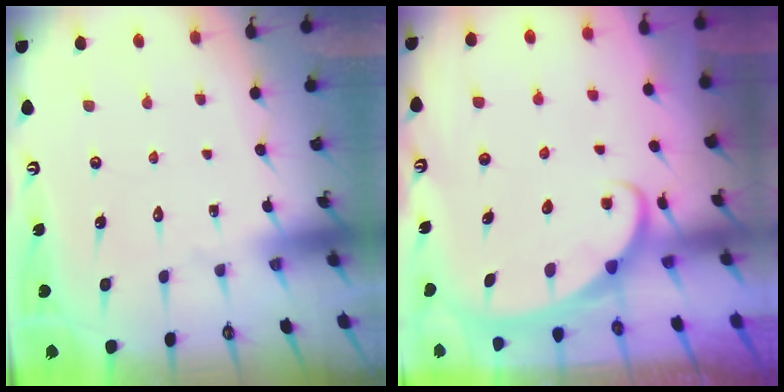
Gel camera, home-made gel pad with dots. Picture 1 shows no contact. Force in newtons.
{"total": 2.4, "press": 2.4, "slide": 0.3}